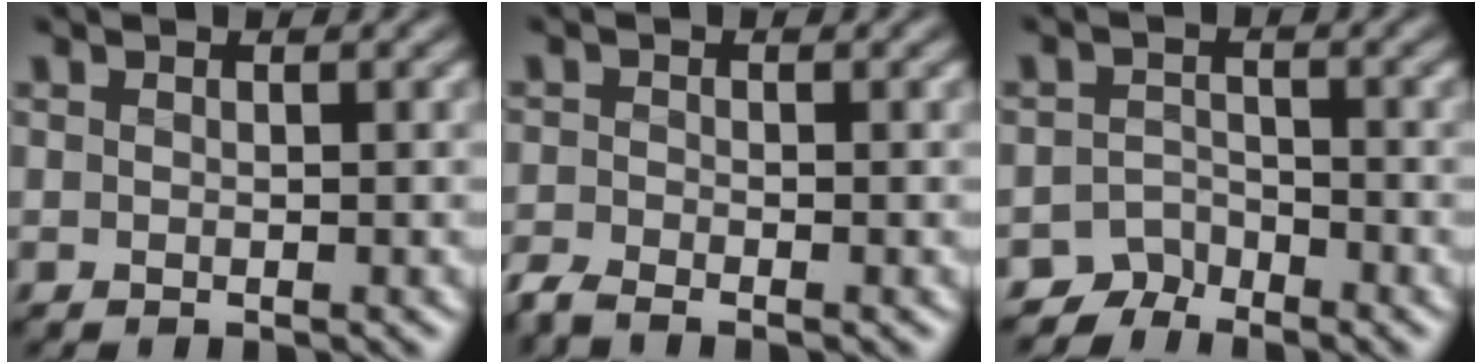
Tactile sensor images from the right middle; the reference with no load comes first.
{"total": 2.8, "force": [-2.2, 1.0, 1.3], "torque": [-0.039, -0.006, -0.054]}
{"total": 2.2, "force": [-2.1, 0.5, -0.6], "torque": [0.015, 0.011, -0.042]}